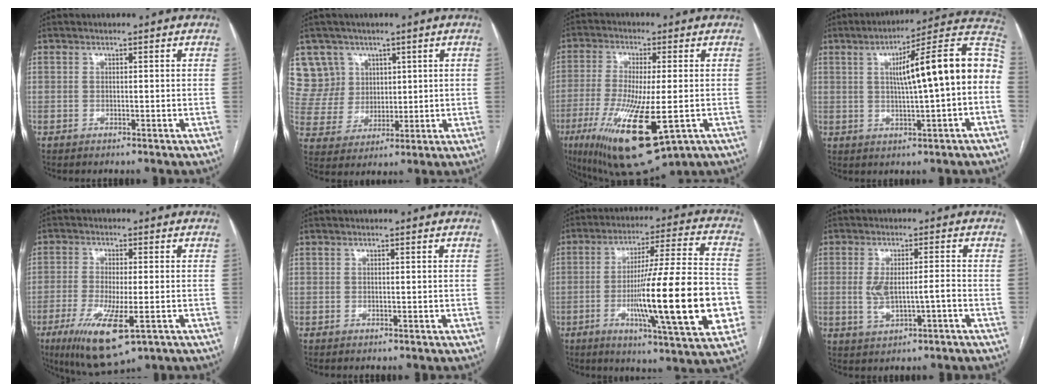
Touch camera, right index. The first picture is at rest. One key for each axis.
{"total": 8.9, "fx": 4.8, "fy": 7.5, "fz": -0.1, "tx": -0.005, "ty": 0.024, "tz": 0.107}
{"total": 16.7, "fx": -6.0, "fy": 3.4, "fz": 15.3, "tx": -0.296, "ty": -0.046, "tz": -0.091}
{"total": 16.8, "fx": 1.3, "fy": 1.3, "fz": 16.7, "tx": -0.232, "ty": 0.040, "tz": 0.015}
{"total": 11.4, "fx": -5.2, "fy": 2.7, "fz": 9.8, "tx": -0.181, "ty": -0.032, "tz": -0.080}
{"total": 0.0}
{"total": 23.0, "fx": -5.0, "fy": 1.1, "fz": 22.5, "tx": -0.324, "ty": -0.010, "tz": -0.076}
{"total": 5.5, "fx": -1.0, "fy": 1.6, "fz": 5.1, "tx": -0.106, "ty": 0.003, "tz": -0.009}